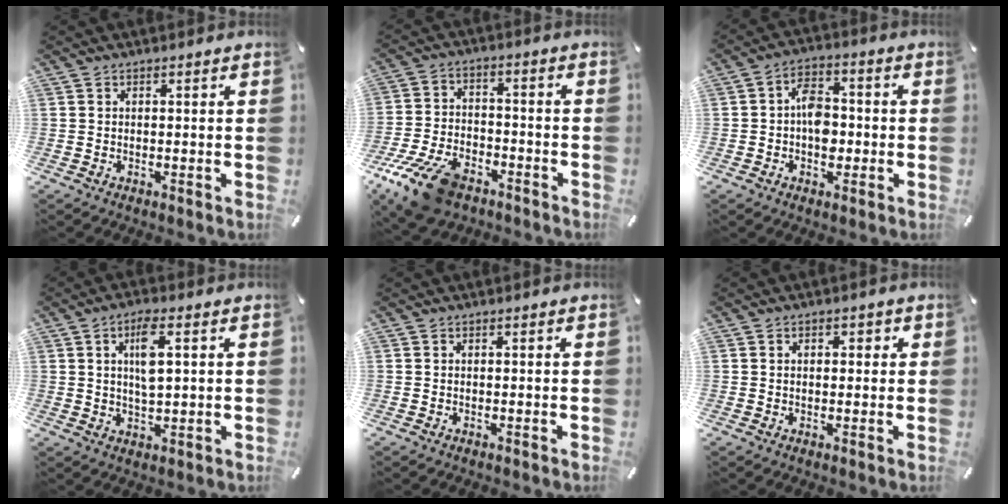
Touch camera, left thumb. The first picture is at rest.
{"total": 14.1, "force": [-9.2, 7.1, 8.0], "torque": [-0.151, 0.050, -0.162]}
{"total": 7.3, "force": [-1.2, 5.2, 5.0], "torque": [-0.078, 0.010, -0.021]}
{"total": 7.1, "force": [2.0, 2.5, 6.3], "torque": [-0.120, -0.003, 0.027]}
{"total": 0.0}
{"total": 1.9, "force": [0.2, 1.3, 1.3], "torque": [-0.012, 0.000, -0.004]}